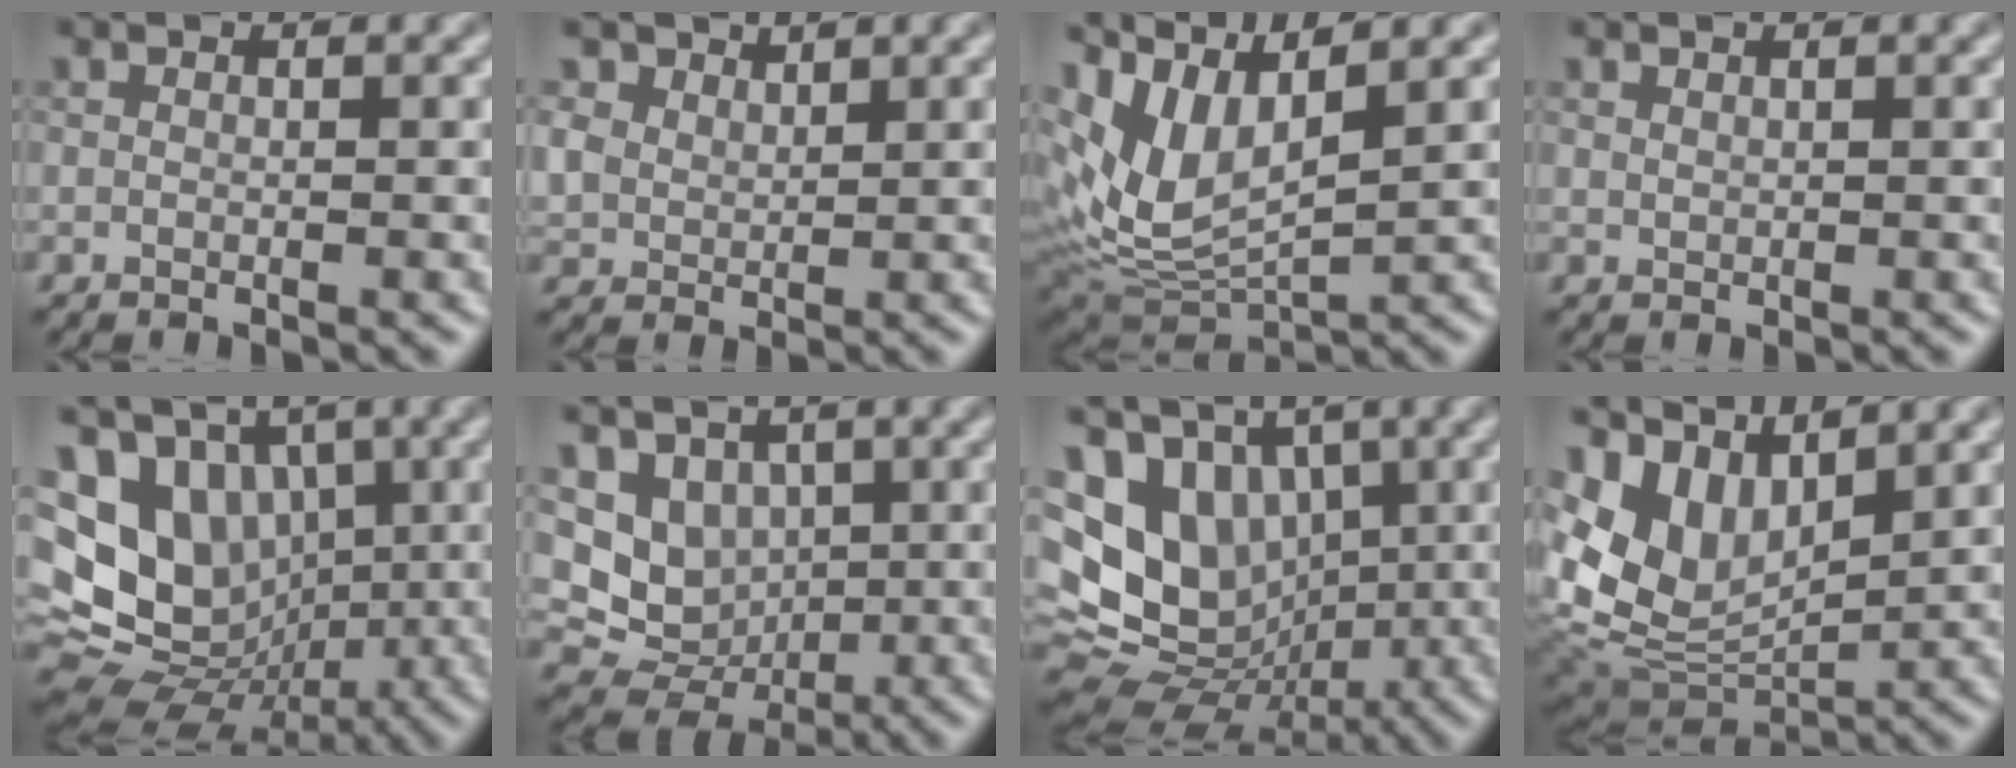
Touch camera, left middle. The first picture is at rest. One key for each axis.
{"total": 3.7, "fx": 2.7, "fy": 2.3, "fz": 1.1, "tx": -0.046, "ty": -0.008, "tz": 0.062}
{"total": 8.3, "fx": 3.6, "fy": 3.6, "fz": 6.5, "tx": -0.147, "ty": -0.005, "tz": 0.078}
{"total": 0.5, "fx": 0.5, "fy": 0.2, "fz": 0.1, "tx": -0.005, "ty": 0.001, "tz": 0.013}
{"total": 13.5, "fx": 1.9, "fy": 11.1, "fz": 7.5, "tx": -0.141, "ty": 0.006, "tz": 0.023}
{"total": 6.5, "fx": 1.3, "fy": 5.5, "fz": 3.2, "tx": -0.046, "ty": -0.014, "tz": 0.018}
{"total": 11.6, "fx": 1.9, "fy": 9.3, "fz": 6.7, "tx": -0.125, "ty": -0.003, "tz": 0.037}
{"total": 8.3, "fx": 3.8, "fy": 4.8, "fz": 5.6, "tx": -0.124, "ty": -0.002, "tz": 0.081}